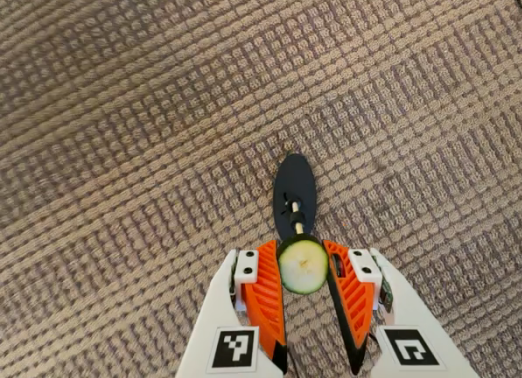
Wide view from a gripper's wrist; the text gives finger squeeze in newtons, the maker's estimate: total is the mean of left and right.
{"total": 9.9, "left": 9.7, "right": 10.0}